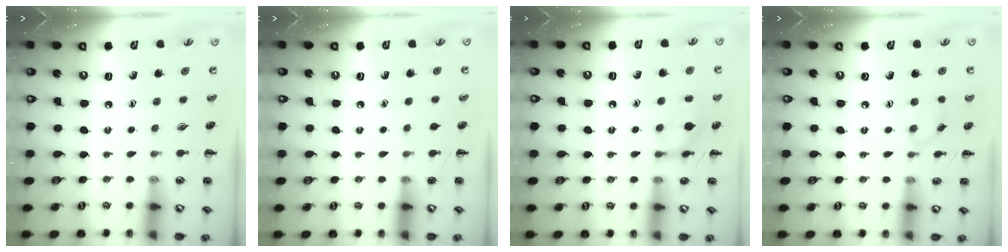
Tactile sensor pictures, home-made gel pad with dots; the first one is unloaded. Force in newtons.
{"total": 0.0}
{"total": 9.0, "press": 9.0, "slide": 0.5}
{"total": 5.1, "press": 4.7, "slide": 1.7}